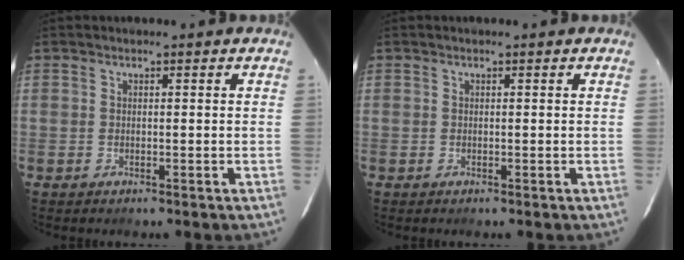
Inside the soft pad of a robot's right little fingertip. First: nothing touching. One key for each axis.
{"total": 0.0}